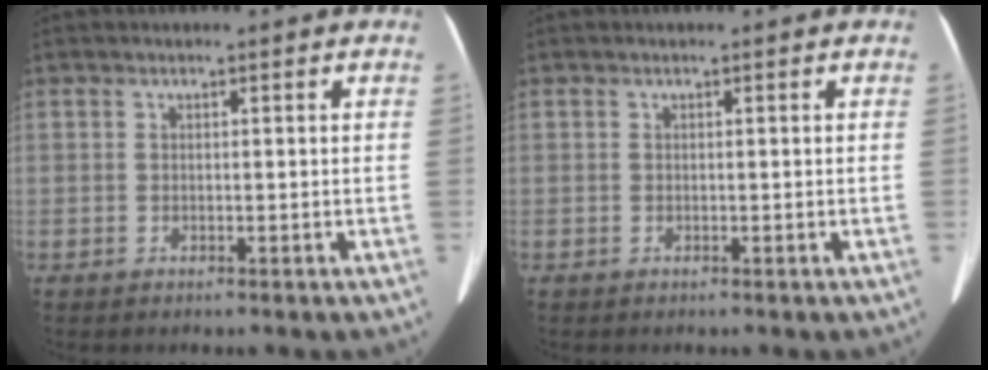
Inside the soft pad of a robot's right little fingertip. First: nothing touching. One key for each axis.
{"total": 0.0}